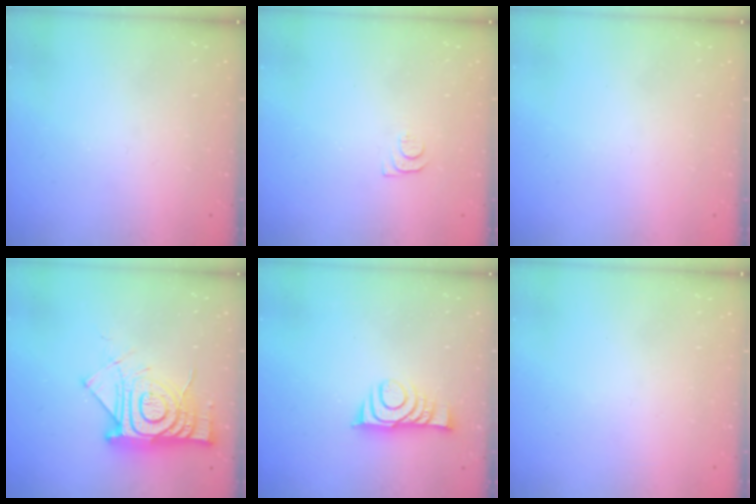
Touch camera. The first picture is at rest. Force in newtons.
{"total": 4.3, "press": 4.3, "slide": 0.6}
{"total": 1.7, "press": 1.7, "slide": 0.1}
{"total": 16.8, "press": 16.7, "slide": 1.5}
{"total": 9.0, "press": 9.0, "slide": 0.7}
{"total": 1.6, "press": 1.6, "slide": 0.1}